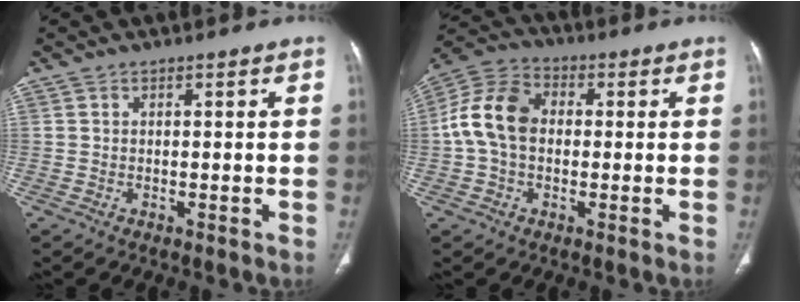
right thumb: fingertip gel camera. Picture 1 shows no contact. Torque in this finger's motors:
{"motor_torque": [-0.36, 0.78, 0.40, -0.36, 0.39]}